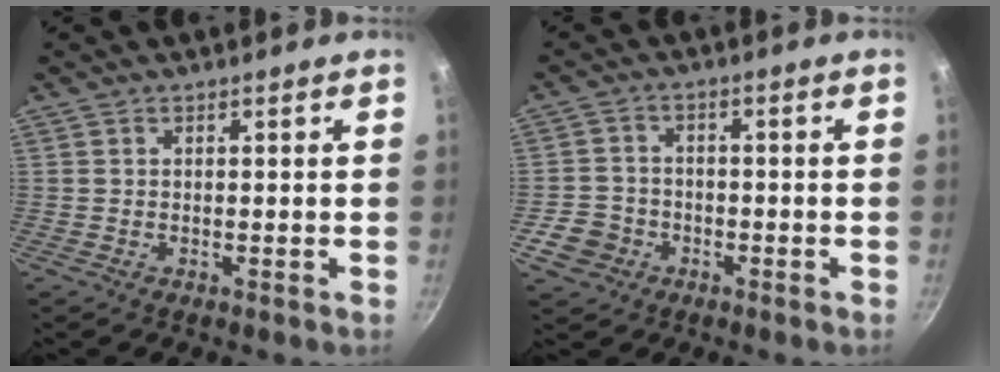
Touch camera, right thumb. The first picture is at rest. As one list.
[{"total": 6.0, "force": [-2.7, 5.1, 1.7], "torque": [-0.016, 0.027, -0.048]}]